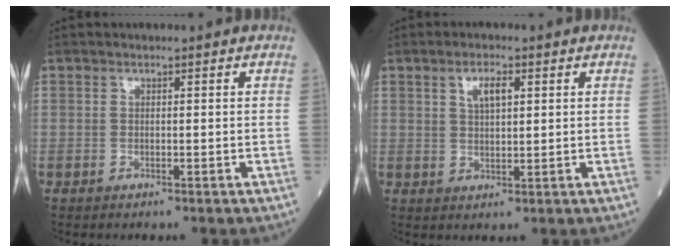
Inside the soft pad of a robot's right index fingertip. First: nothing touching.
{"total": 3.7, "force": [1.6, 1.2, 3.1], "torque": [-0.057, 0.002, 0.030]}